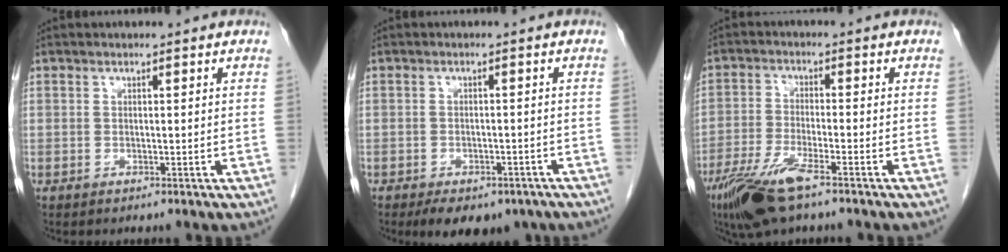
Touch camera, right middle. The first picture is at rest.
{"total": 9.0, "force": [-6.6, 4.3, 4.3], "torque": [-0.052, 0.000, -0.085]}
{"total": 8.7, "force": [-5.7, 1.2, 6.5], "torque": [-0.134, -0.020, -0.107]}